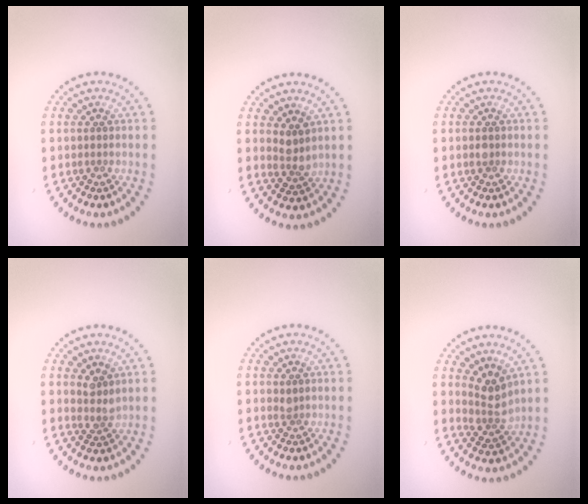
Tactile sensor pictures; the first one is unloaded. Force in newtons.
{"total": 1.9, "press": 1.5, "slide": 1.2}
{"total": 0.9, "press": 0.9, "slide": 0.1}
{"total": 1.8, "press": 1.3, "slide": 1.3}
{"total": 0.6, "press": 0.5, "slide": 0.2}
{"total": 2.7, "press": 2.0, "slide": 1.8}